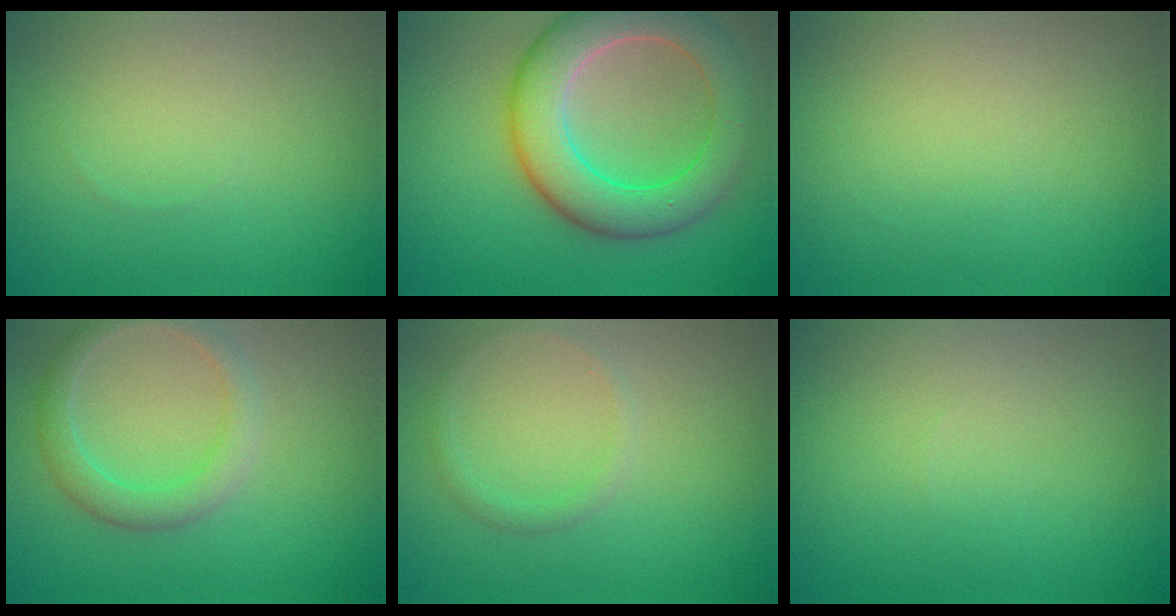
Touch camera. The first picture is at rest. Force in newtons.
{"total": 7.9, "press": 7.9, "slide": 0.5}
{"total": 0.0}
{"total": 2.8, "press": 2.8, "slide": 0.3}
{"total": 1.0, "press": 1.0, "slide": 0.0}
{"total": 0.0}